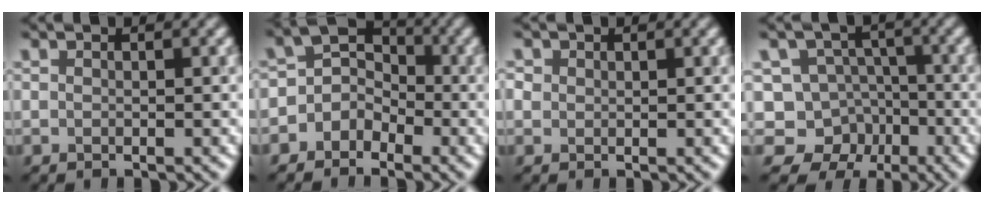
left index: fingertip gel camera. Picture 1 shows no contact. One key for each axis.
{"total": 3.2, "fx": -1.7, "fy": 2.6, "fz": 1.0, "tx": 0.014, "ty": 0.007, "tz": -0.044}
{"total": 0.6, "fx": 0.1, "fy": 0.6, "fz": 0.0, "tx": 0.002, "ty": -0.001, "tz": -0.001}
{"total": 7.7, "fx": -3.7, "fy": 6.6, "fz": 1.6, "tx": -0.004, "ty": 0.005, "tz": -0.079}